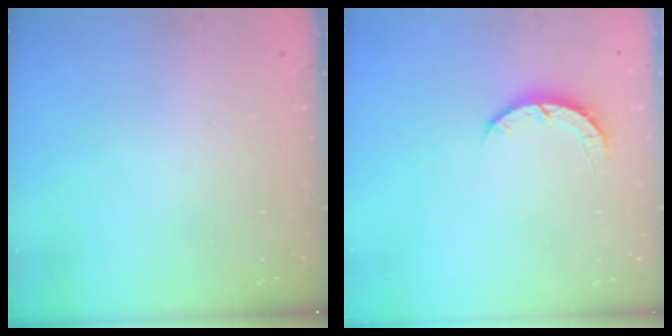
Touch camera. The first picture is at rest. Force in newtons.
{"total": 3.6, "press": 3.5, "slide": 0.5}